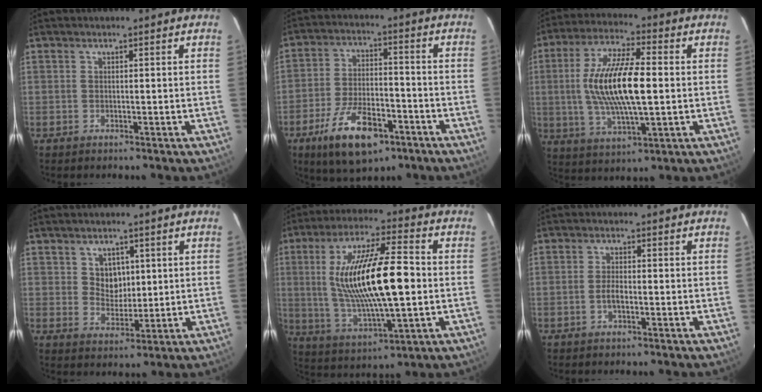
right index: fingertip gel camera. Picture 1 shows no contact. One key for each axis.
{"total": 14.6, "fx": -8.3, "fy": 6.2, "fz": 10.3, "tx": -0.209, "ty": -0.012, "tz": -0.137}
{"total": 16.0, "fx": 0.3, "fy": 4.8, "fz": 15.3, "tx": -0.298, "ty": 0.005, "tz": 0.007}
{"total": 4.7, "fx": 1.5, "fy": 4.0, "fz": 1.9, "tx": -0.028, "ty": 0.006, "tz": 0.033}
{"total": 20.2, "fx": 0.6, "fy": 5.3, "fz": 19.5, "tx": -0.362, "ty": 0.003, "tz": 0.023}
{"total": 2.1, "fx": -0.9, "fy": 0.8, "fz": 1.7, "tx": -0.037, "ty": 0.001, "tz": -0.016}